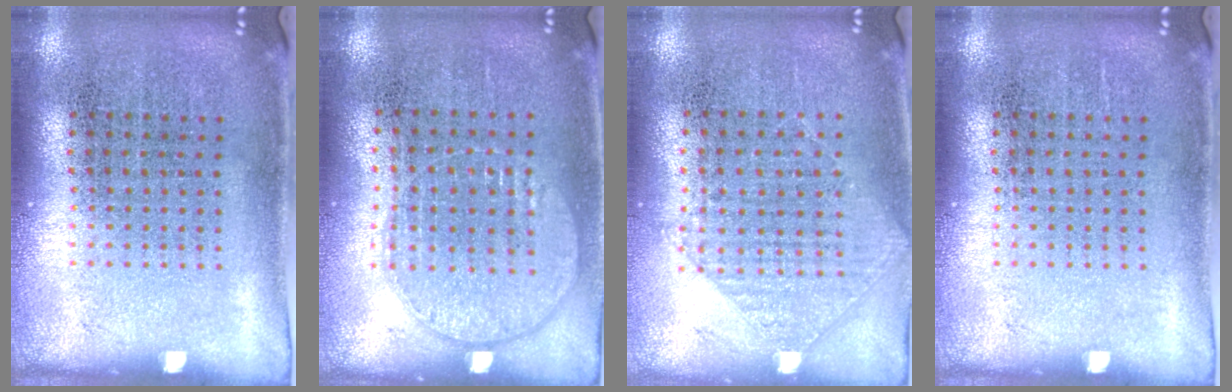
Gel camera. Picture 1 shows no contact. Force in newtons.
{"total": 1.0, "press": 0.9, "slide": 0.4}
{"total": 1.0, "press": 0.9, "slide": 0.4}
{"total": 0.0}